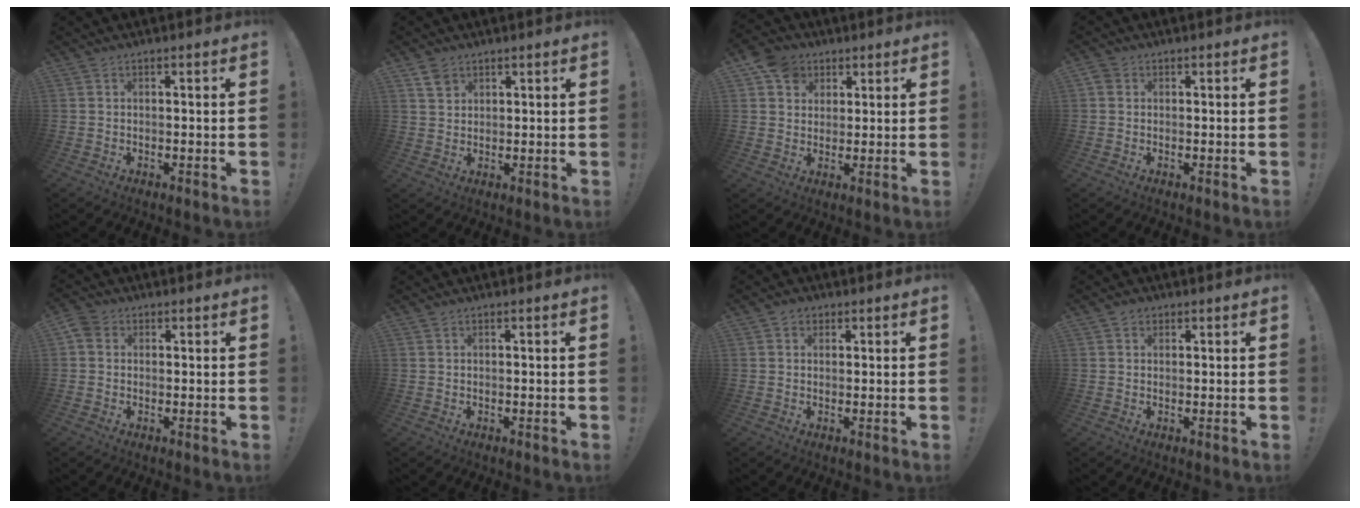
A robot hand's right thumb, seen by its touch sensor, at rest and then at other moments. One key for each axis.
{"total": 4.2, "fx": 2.6, "fy": 3.0, "fz": 1.2, "tx": -0.016, "ty": -0.011, "tz": 0.050}
{"total": 8.3, "fx": 3.8, "fy": 6.9, "fz": 2.7, "tx": -0.031, "ty": -0.017, "tz": 0.075}
{"total": 1.9, "fx": 0.7, "fy": 1.6, "fz": 0.7, "tx": -0.016, "ty": 0.003, "tz": 0.015}
{"total": 3.5, "fx": 0.8, "fy": 3.0, "fz": 1.7, "tx": -0.036, "ty": 0.010, "tz": 0.018}
{"total": 0.0}
{"total": 2.4, "fx": 1.2, "fy": 1.9, "fz": 0.7, "tx": -0.005, "ty": -0.003, "tz": 0.019}
{"total": 1.8, "fx": 1.0, "fy": 1.4, "fz": 0.5, "tx": 0.000, "ty": -0.003, "tz": 0.016}